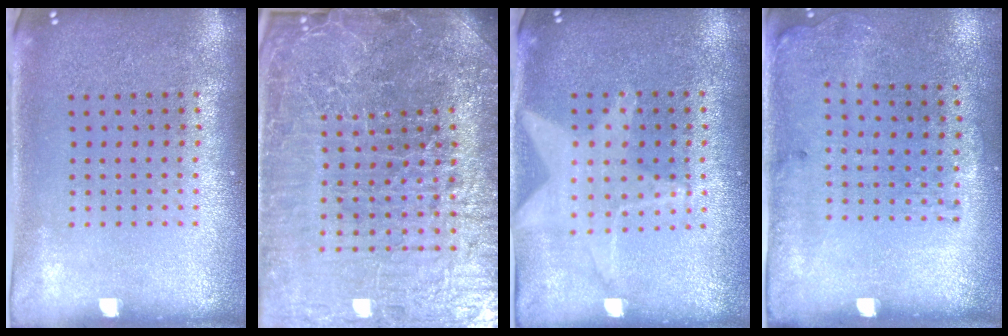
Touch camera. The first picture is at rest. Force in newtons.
{"total": 7.2, "press": 6.3, "slide": 3.4}
{"total": 0.9, "press": 0.9, "slide": 0.0}
{"total": 1.8, "press": 1.2, "slide": 1.3}